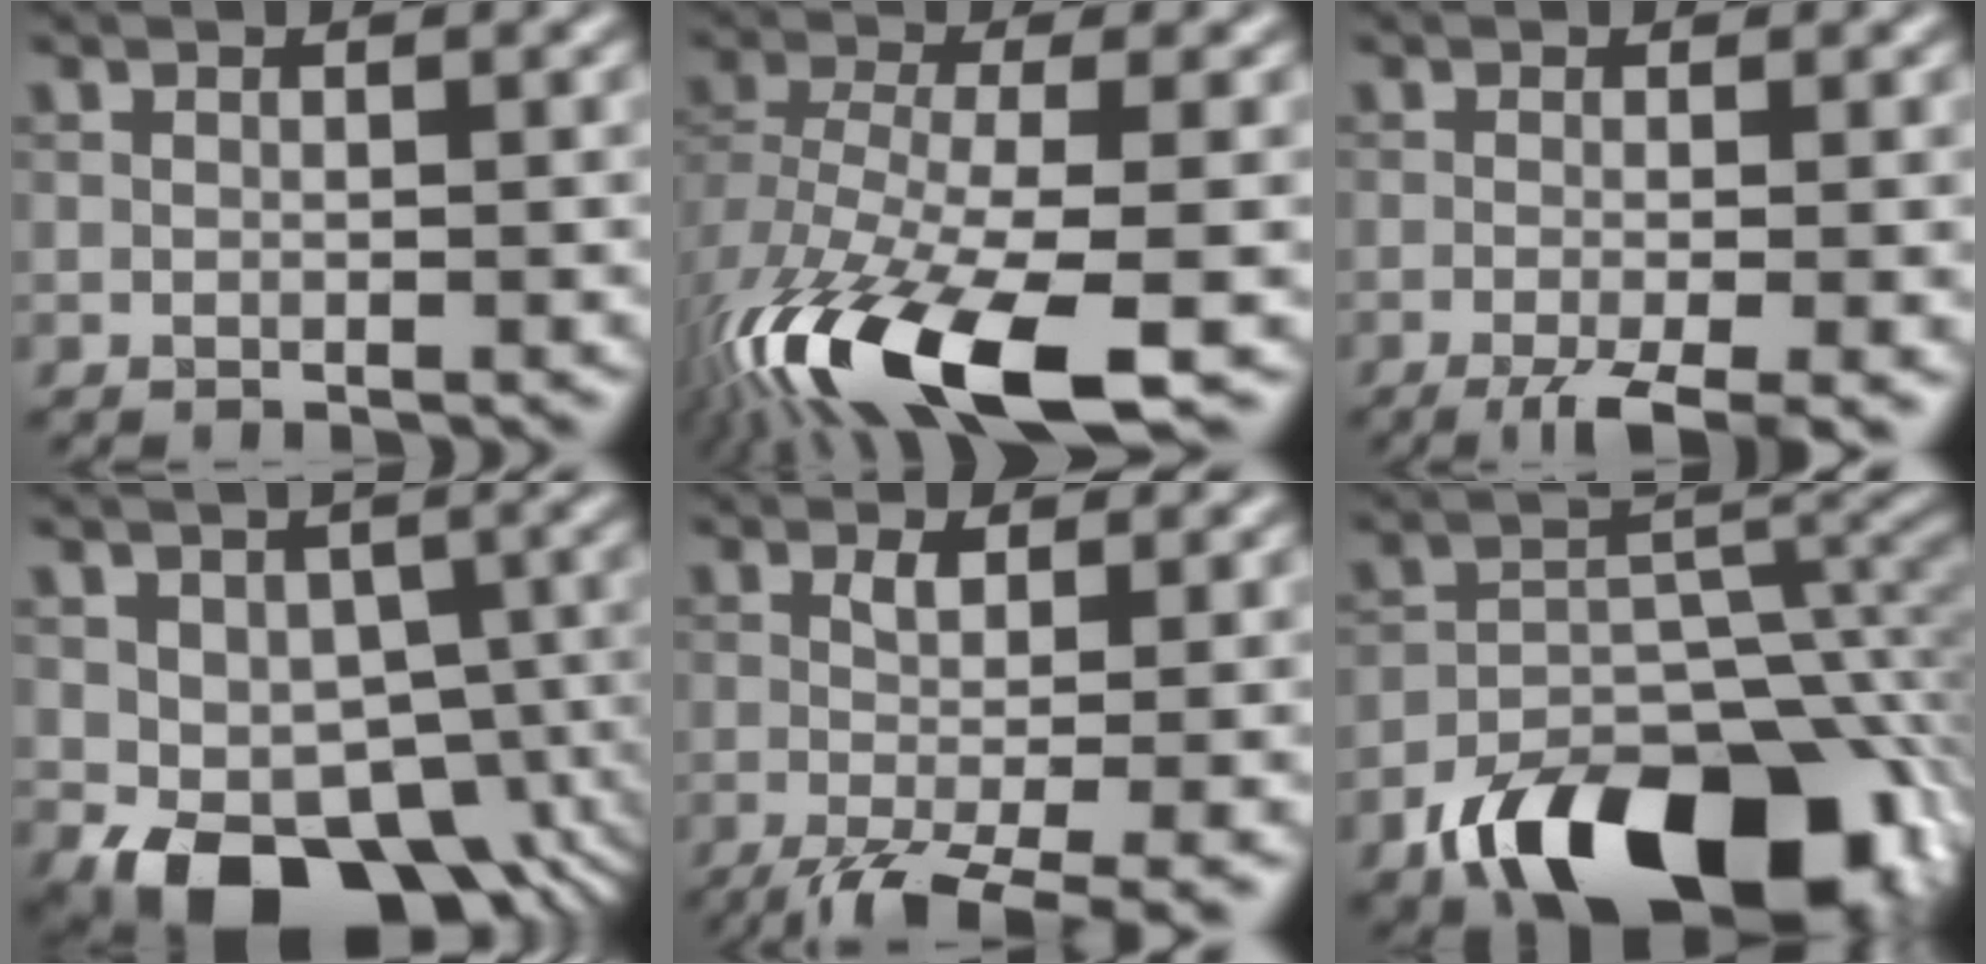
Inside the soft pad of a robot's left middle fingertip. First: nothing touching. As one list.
[{"total": 13.5, "force": [-7.1, 4.9, 10.3], "torque": [-0.225, -0.028, -0.128]}, {"total": 5.4, "force": [-2.7, 1.3, 4.5], "torque": [-0.068, -0.008, -0.044]}, {"total": 10.4, "force": [-4.3, 6.9, 6.5], "torque": [-0.088, -0.016, -0.060]}, {"total": 6.0, "force": [-2.3, 1.5, 5.4], "torque": [-0.091, -0.006, -0.041]}, {"total": 14.9, "force": [-9.6, 7.5, 8.6], "torque": [-0.141, -0.008, -0.153]}]